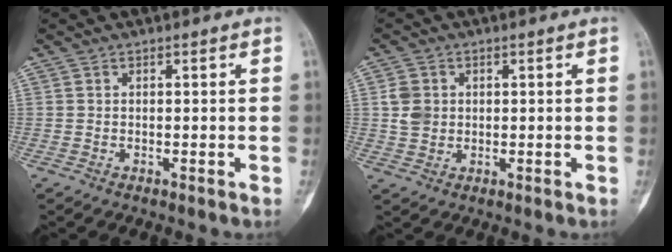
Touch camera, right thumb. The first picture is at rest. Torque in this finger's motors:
{"motor_torque": [0.25, 1.28, 0.16, 0.03, 0.08]}